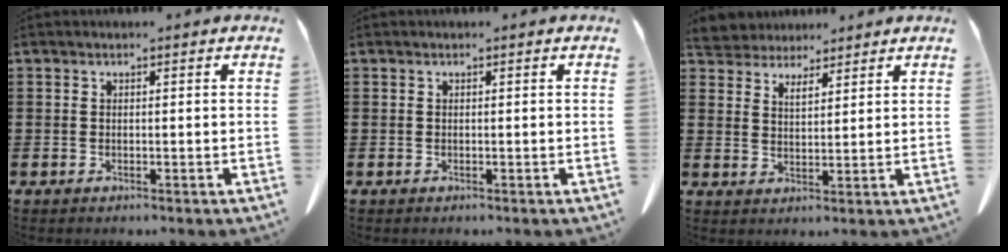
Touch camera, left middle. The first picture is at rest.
{"total": 0.0}
{"total": 4.2, "force": [3.9, 1.3, 0.2], "torque": [-0.019, -0.011, 0.073]}